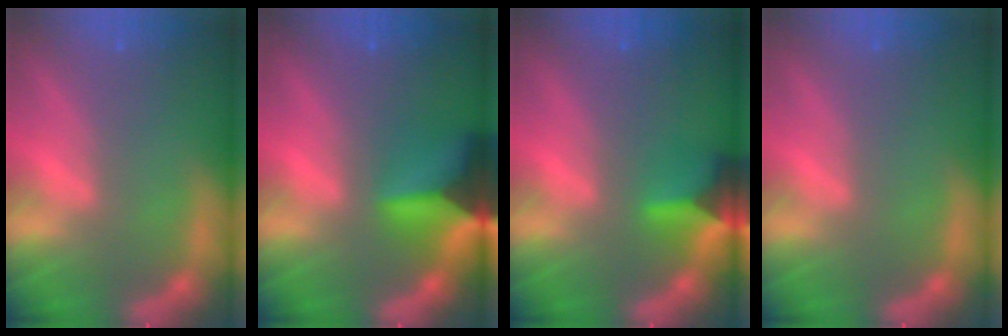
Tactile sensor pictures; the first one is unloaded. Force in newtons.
{"total": 8.4}
{"total": 4.5}
{"total": 0.0}